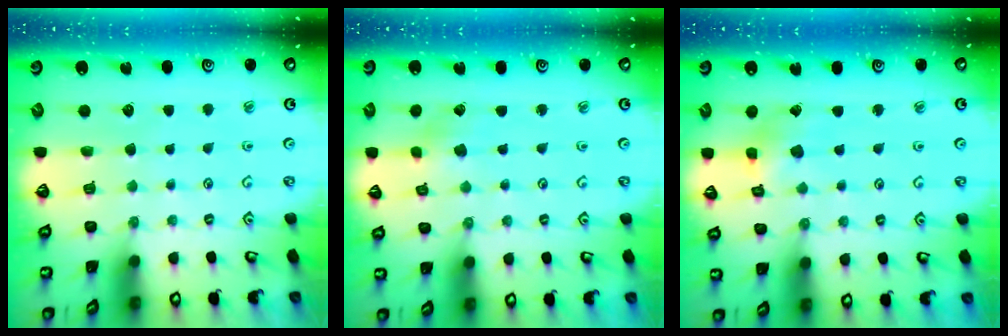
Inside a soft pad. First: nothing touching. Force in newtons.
{"total": 2.0, "press": 2.0, "slide": 0.3}
{"total": 5.0, "press": 5.0, "slide": 0.5}